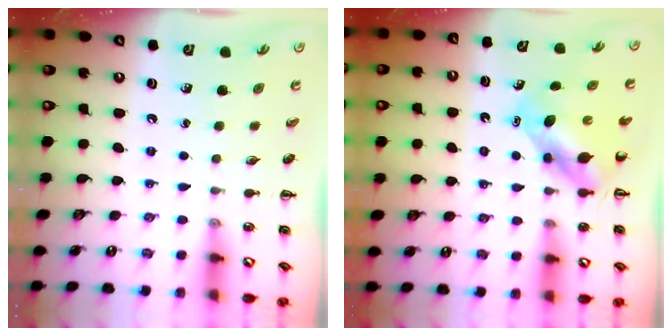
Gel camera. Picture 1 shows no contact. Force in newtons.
{"total": 5.5, "press": 5.4, "slide": 0.7}